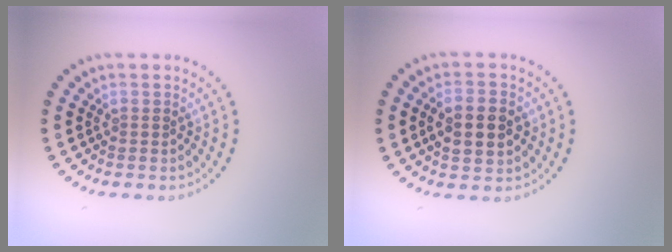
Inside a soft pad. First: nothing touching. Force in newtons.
{"total": 3.9, "press": 3.9, "slide": 0.3}